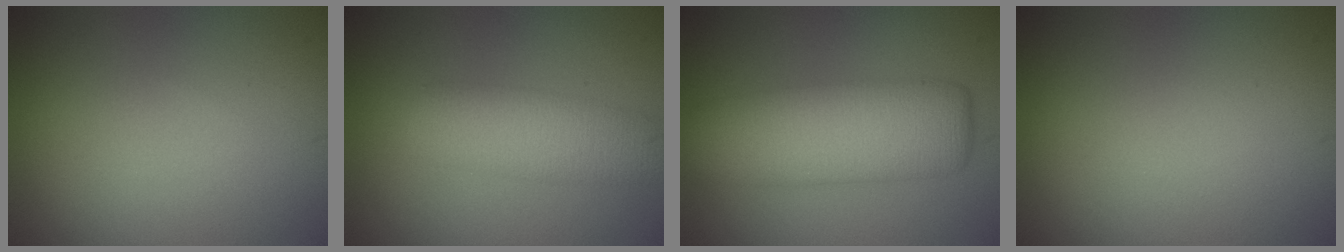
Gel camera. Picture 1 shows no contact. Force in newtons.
{"total": 5.5, "press": 5.5, "slide": 0.2}
{"total": 8.7, "press": 8.7, "slide": 0.3}
{"total": 0.0}